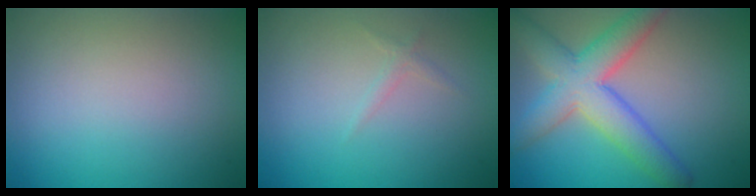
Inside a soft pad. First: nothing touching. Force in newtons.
{"total": 0.7, "press": 0.7, "slide": 0.0}
{"total": 6.8, "press": 6.8, "slide": 0.2}